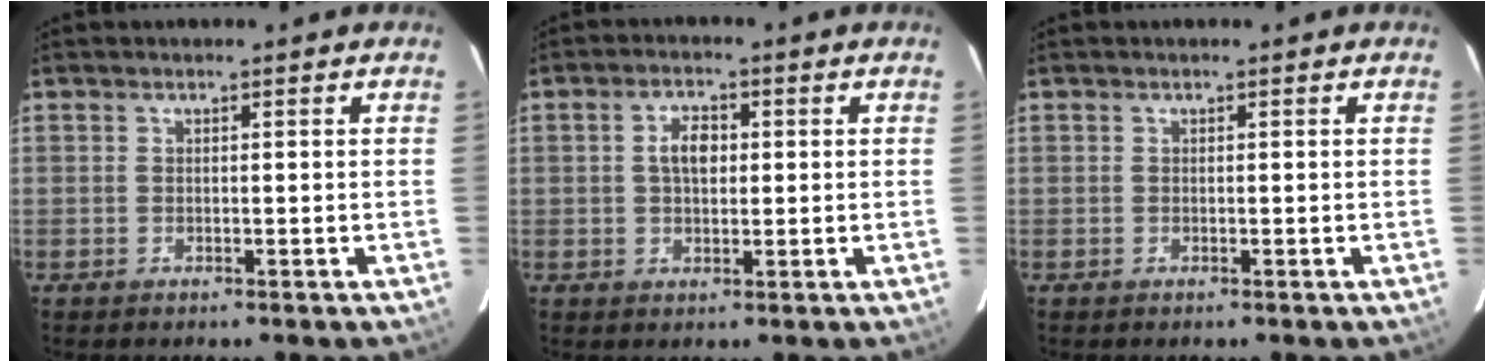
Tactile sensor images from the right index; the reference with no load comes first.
{"total": 4.2, "force": [0.6, 2.6, 3.3], "torque": [-0.058, 0.011, 0.012]}
{"total": 0.0}